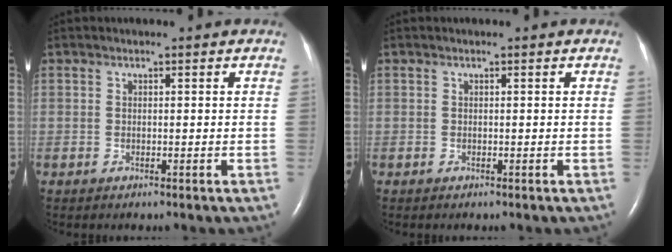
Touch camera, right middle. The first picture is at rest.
{"total": 0.0}